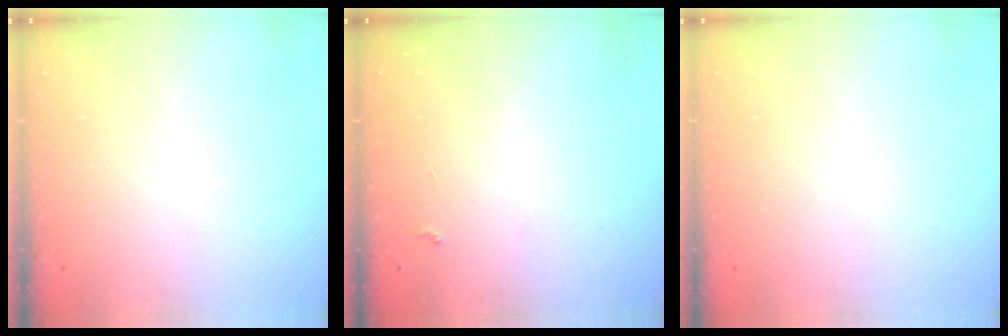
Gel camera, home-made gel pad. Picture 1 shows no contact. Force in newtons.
{"total": 2.9, "press": 2.9, "slide": 0.5}
{"total": 0.0}